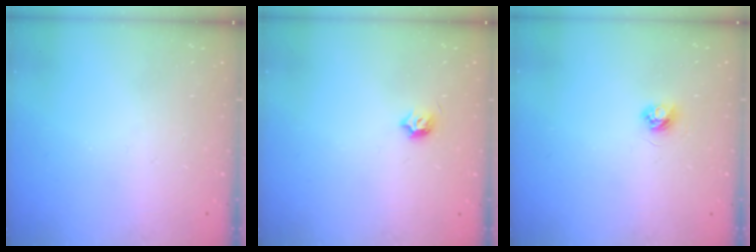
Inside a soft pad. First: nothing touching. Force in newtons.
{"total": 4.0, "press": 3.8, "slide": 1.0}
{"total": 3.6, "press": 3.6, "slide": 0.4}